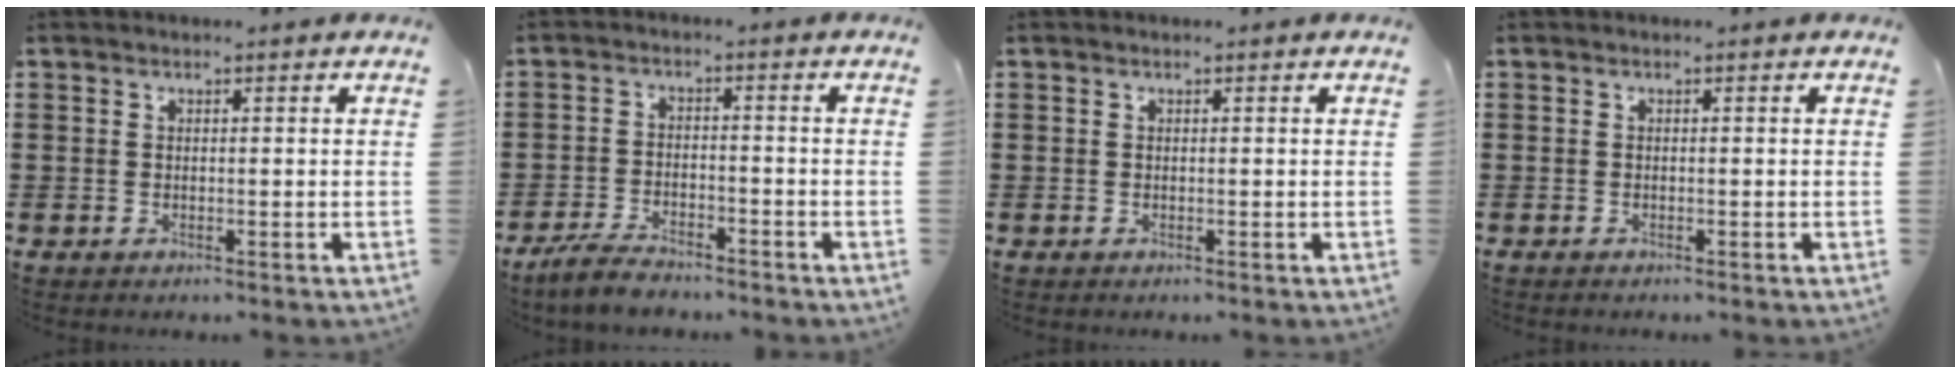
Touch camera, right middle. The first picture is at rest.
{"total": 4.2, "force": [-3.8, 0.9, 1.4], "torque": [-0.041, 0.001, -0.081]}
{"total": 0.0}
{"total": 0.0}